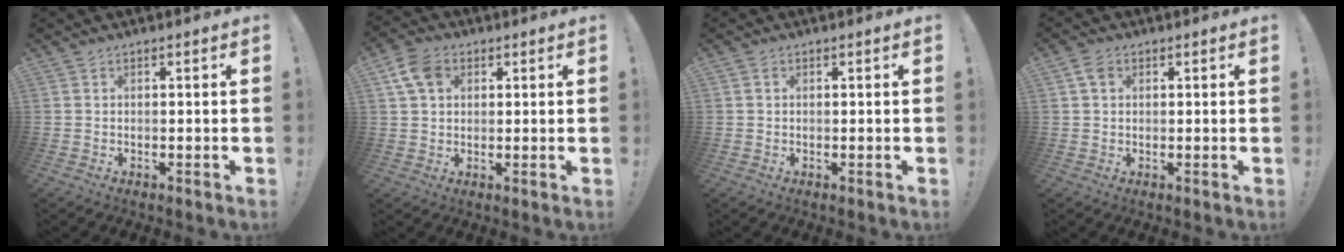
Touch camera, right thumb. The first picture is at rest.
{"total": 8.3, "force": [3.3, 5.9, 4.7], "torque": [-0.096, 0.003, 0.068]}
{"total": 0.8, "force": [0.3, 0.7, 0.3], "torque": [-0.004, 0.003, 0.004]}
{"total": 3.4, "force": [1.3, 2.4, 2.1], "torque": [-0.041, 0.006, 0.026]}